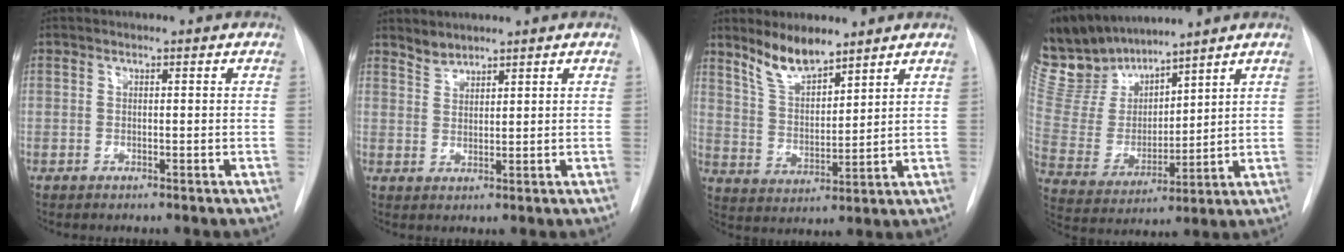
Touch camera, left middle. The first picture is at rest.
{"total": 2.3, "force": [2.2, 0.5, 0.0], "torque": [0.004, 0.001, 0.043]}
{"total": 7.6, "force": [6.3, 2.0, 3.7], "torque": [-0.074, -0.003, 0.126]}
{"total": 13.1, "force": [12.0, 3.5, 4.0], "torque": [-0.100, 0.007, 0.250]}